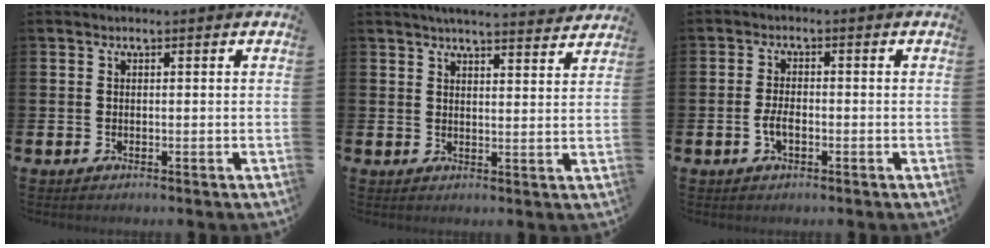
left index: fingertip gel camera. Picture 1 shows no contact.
{"total": 4.5, "force": [4.4, -0.1, 0.9], "torque": [-0.013, -0.027, 0.076]}
{"total": 2.5, "force": [-0.7, 1.2, 2.1], "torque": [-0.033, 0.000, -0.015]}